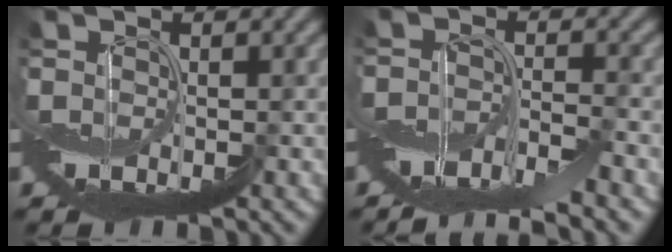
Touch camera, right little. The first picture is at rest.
{"total": 6.6, "force": [-4.8, 1.5, 4.3], "torque": [-0.069, -0.001, -0.089]}